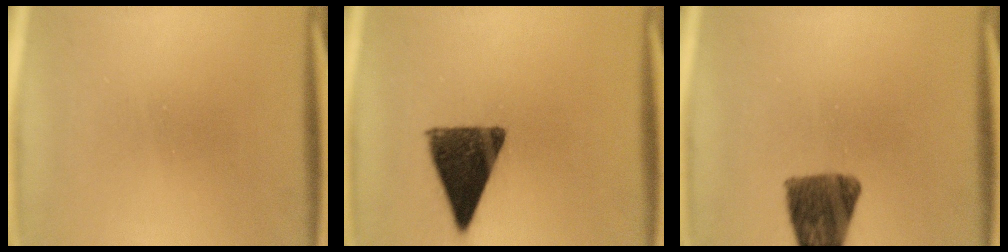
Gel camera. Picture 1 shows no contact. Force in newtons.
{"total": 12.7}
{"total": 8.6}